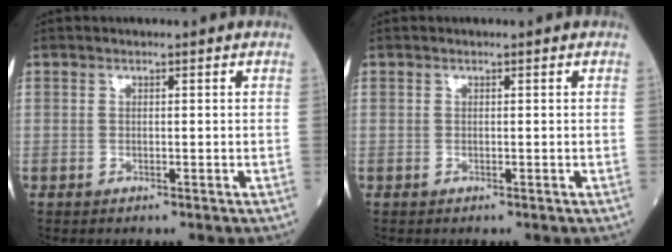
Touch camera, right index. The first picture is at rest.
{"total": 0.0}